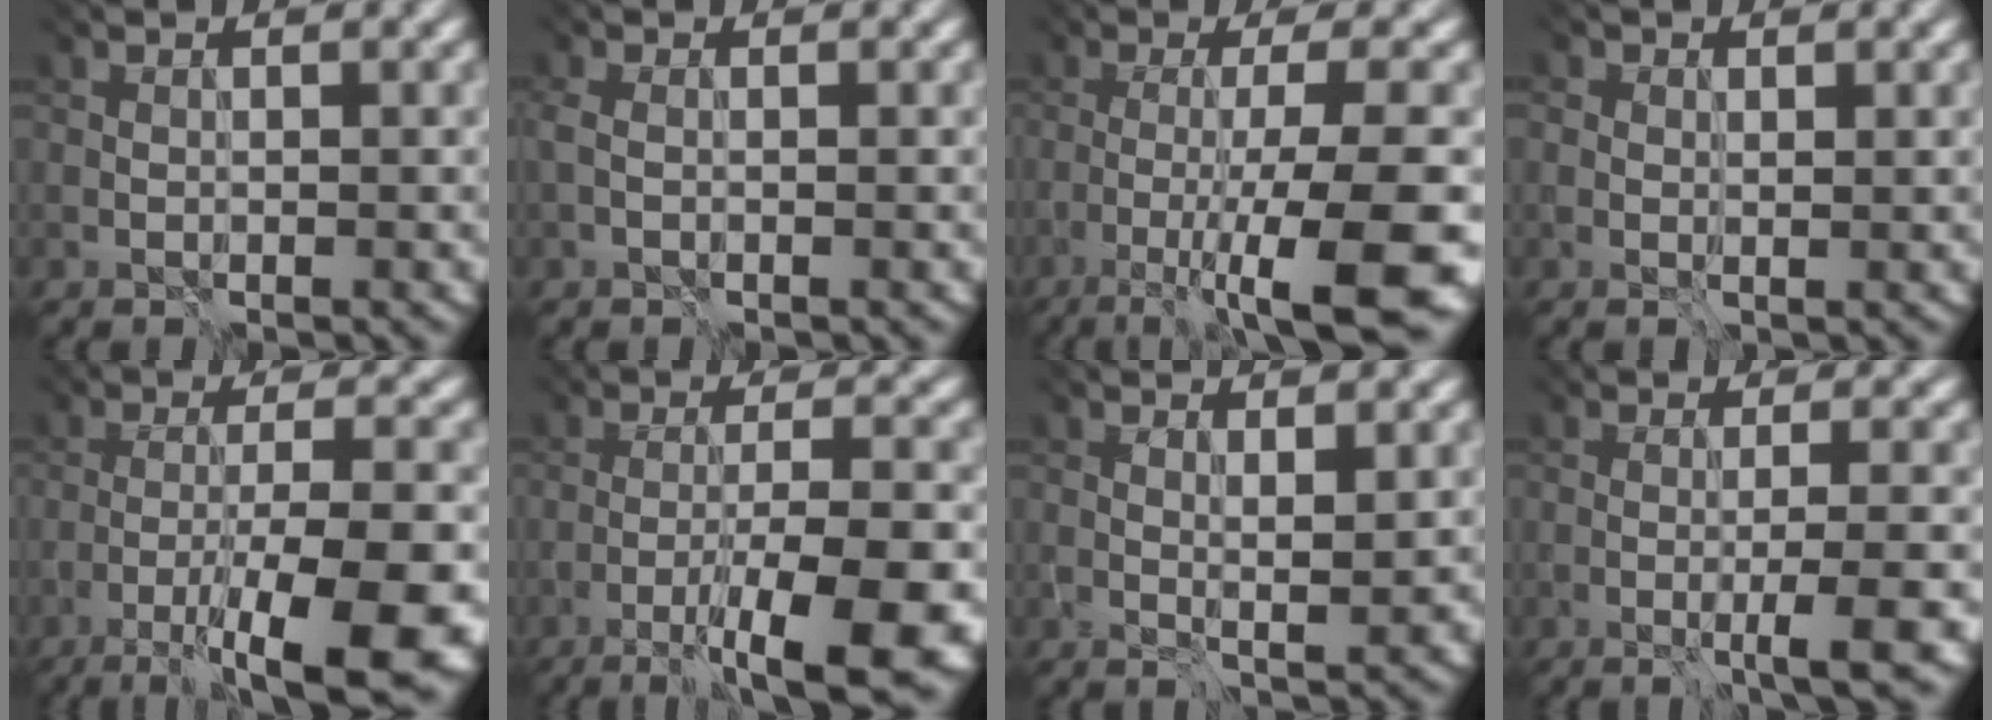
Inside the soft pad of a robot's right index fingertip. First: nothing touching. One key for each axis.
{"total": 1.0, "fx": -0.5, "fy": 0.5, "fz": 0.7, "tx": -0.021, "ty": -0.005, "tz": -0.010}
{"total": 9.9, "fx": -4.2, "fy": 1.1, "fz": 8.9, "tx": -0.120, "ty": -0.014, "tz": -0.067}
{"total": 1.0, "fx": 0.5, "fy": 0.8, "fz": 0.3, "tx": -0.005, "ty": -0.002, "tz": 0.003}
{"total": 9.6, "fx": -5.1, "fy": 1.4, "fz": 8.0, "tx": -0.117, "ty": -0.007, "tz": -0.081}
{"total": 8.5, "fx": -4.6, "fy": 0.9, "fz": 7.1, "tx": -0.099, "ty": -0.002, "tz": -0.075}
{"total": 1.3, "fx": 0.7, "fy": -0.3, "fz": 1.0, "tx": -0.018, "ty": -0.009, "tz": 0.013}
{"total": 3.5, "fx": -1.3, "fy": 0.0, "fz": 3.3, "tx": -0.044, "ty": -0.010, "tz": -0.020}